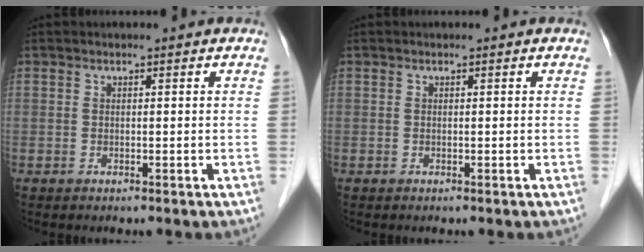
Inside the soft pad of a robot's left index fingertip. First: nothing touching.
{"total": 0.0}